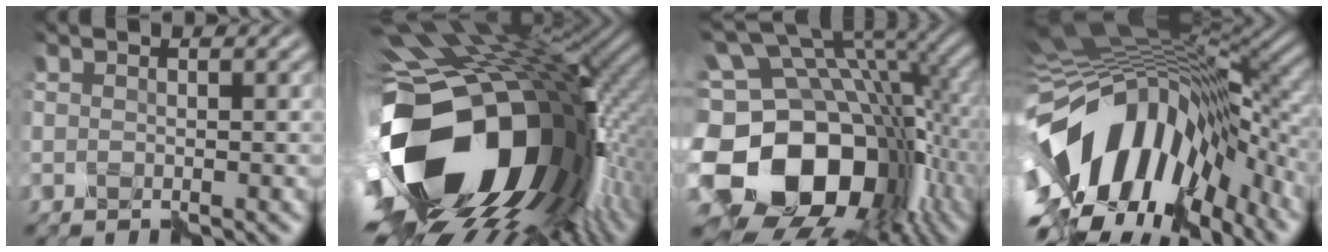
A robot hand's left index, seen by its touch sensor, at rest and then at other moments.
{"total": 20.0, "force": [-5.0, 12.2, 15.0], "torque": [-0.306, -0.049, -0.072]}
{"total": 17.7, "force": [-3.8, 12.1, 12.3], "torque": [-0.230, -0.001, -0.070]}
{"total": 16.8, "force": [-3.4, 9.6, 13.3], "torque": [-0.248, -0.005, -0.063]}